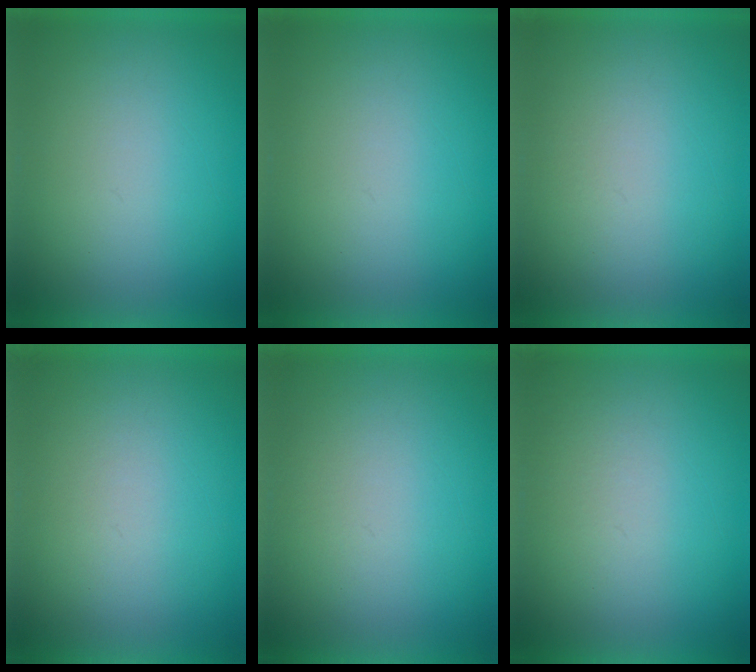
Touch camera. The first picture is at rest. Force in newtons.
{"total": 0.0}
{"total": 1.0}
{"total": 1.2}
{"total": 1.2}
{"total": 1.8}